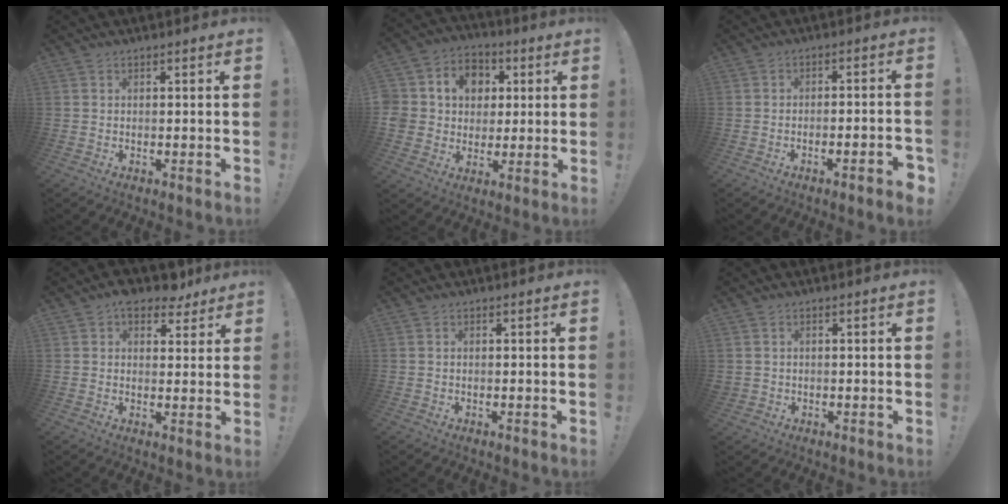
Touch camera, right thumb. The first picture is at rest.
{"total": 11.3, "force": [2.3, 10.3, 3.9], "torque": [-0.075, -0.005, 0.056]}
{"total": 4.3, "force": [-2.6, 0.2, 3.4], "torque": [-0.051, 0.006, -0.041]}
{"total": 7.6, "force": [5.5, 4.4, 2.7], "torque": [-0.028, -0.031, 0.100]}
{"total": 0.0}
{"total": 1.1, "force": [0.2, 1.0, 0.3], "torque": [-0.012, 0.005, 0.004]}